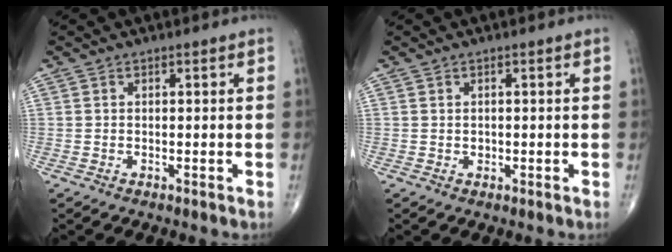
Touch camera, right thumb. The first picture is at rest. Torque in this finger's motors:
{"motor_torque": [-0.26, 0.11, -0.12, -0.02, 0.01]}